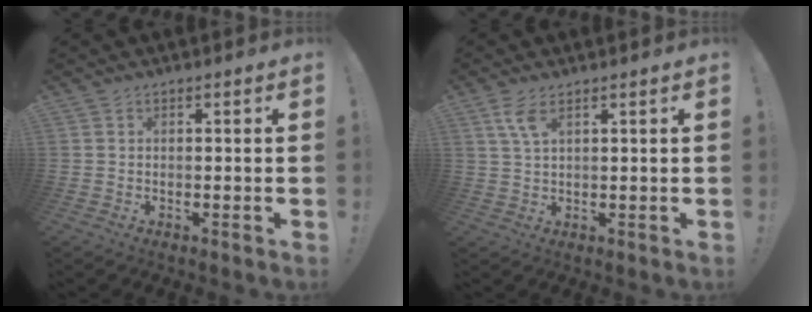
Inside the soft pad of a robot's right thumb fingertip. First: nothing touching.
{"total": 5.2, "force": [2.6, 2.0, 4.0], "torque": [-0.079, -0.001, 0.048]}